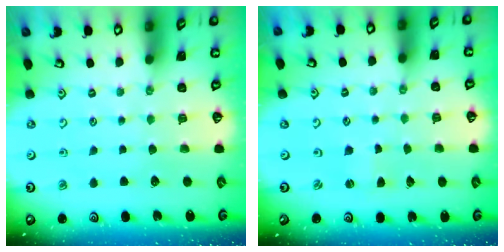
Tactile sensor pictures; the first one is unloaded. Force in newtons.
{"total": 1.5, "press": 1.4, "slide": 0.2}